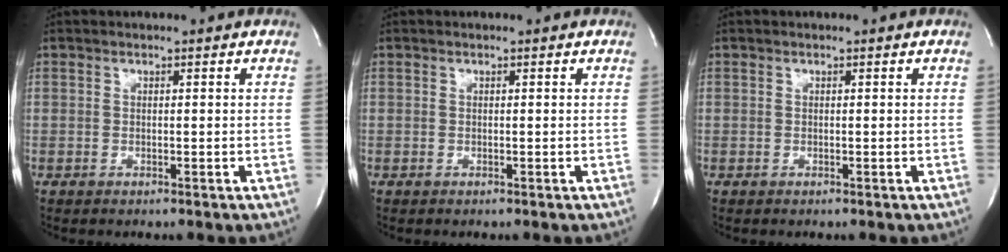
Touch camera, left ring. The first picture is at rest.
{"total": 0.0}
{"total": 0.0}